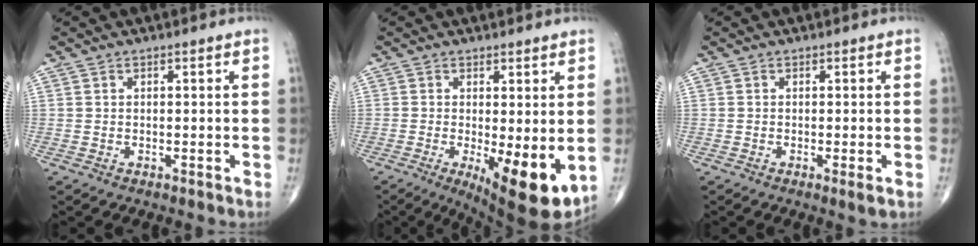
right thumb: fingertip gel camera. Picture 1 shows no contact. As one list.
[{"total": 11.0, "force": [-2.1, 3.4, 10.3], "torque": [-0.146, -0.026, -0.022]}, {"total": 1.6, "force": [-0.5, 0.1, 1.5], "torque": [-0.027, -0.007, -0.010]}]